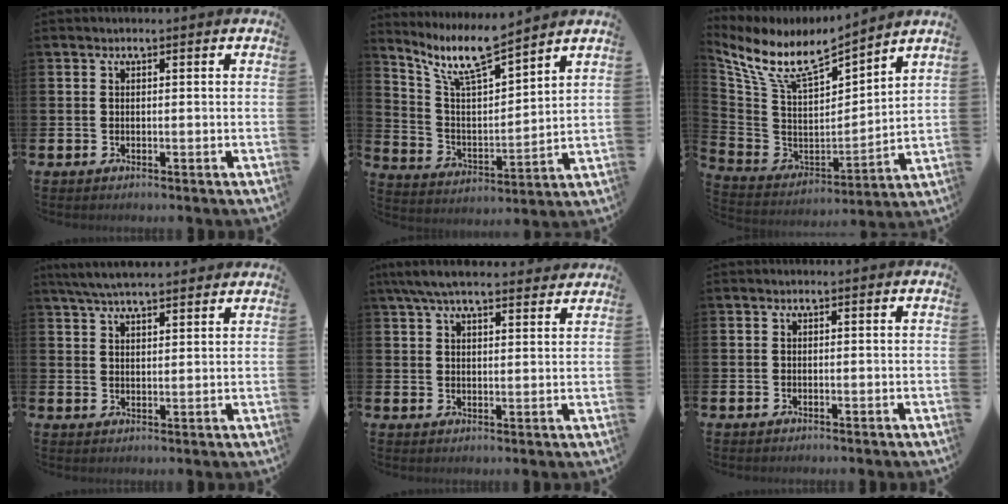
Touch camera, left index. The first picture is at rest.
{"total": 9.8, "force": [8.2, 1.8, 4.9], "torque": [-0.127, -0.039, 0.148]}
{"total": 9.1, "force": [7.8, 2.3, 4.1], "torque": [-0.124, -0.053, 0.133]}
{"total": 5.7, "force": [5.4, 0.7, 1.6], "torque": [-0.049, -0.015, 0.101]}
{"total": 6.6, "force": [6.0, 1.2, 2.4], "torque": [-0.057, -0.020, 0.110]}
{"total": 0.0}